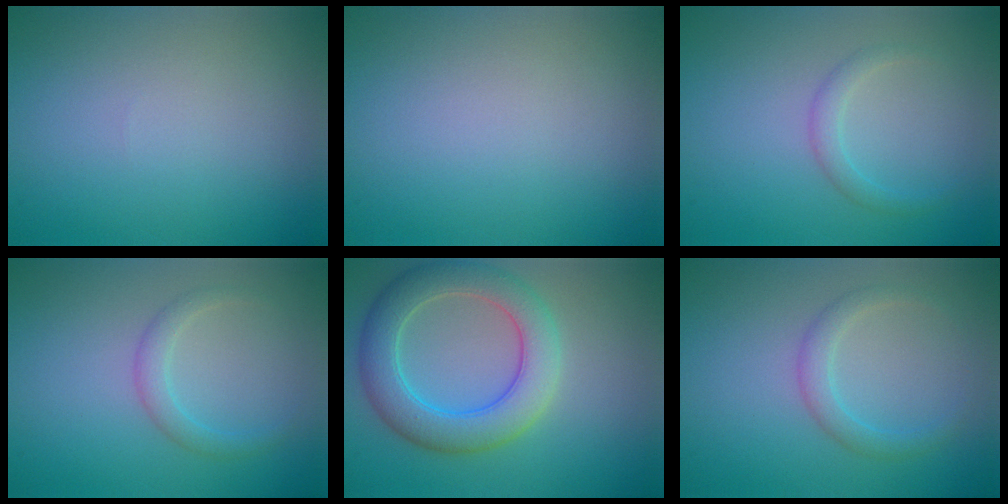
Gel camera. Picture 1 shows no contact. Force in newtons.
{"total": 0.0}
{"total": 1.4, "press": 1.4, "slide": 0.0}
{"total": 1.7, "press": 1.7, "slide": 0.1}
{"total": 6.1, "press": 6.1, "slide": 0.2}
{"total": 1.9, "press": 1.9, "slide": 0.0}